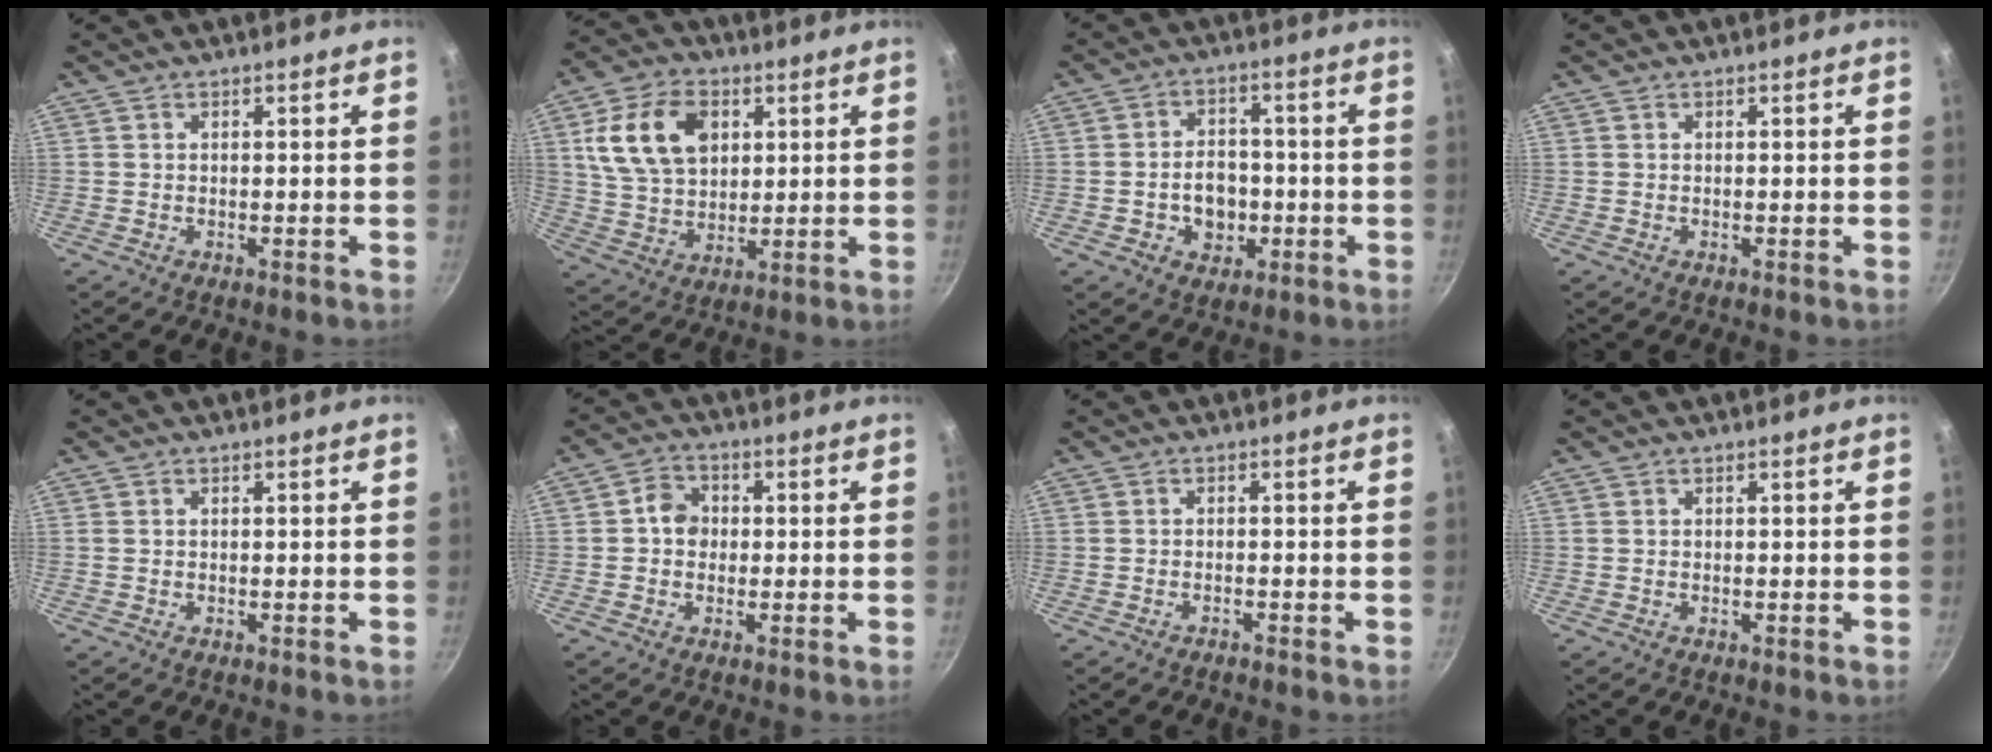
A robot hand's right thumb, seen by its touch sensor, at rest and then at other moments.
{"total": 14.8, "force": [4.4, 10.3, 9.7], "torque": [-0.156, -0.003, 0.082]}
{"total": 8.2, "force": [-1.7, 6.4, 4.7], "torque": [-0.046, 0.015, -0.023]}
{"total": 0.0}
{"total": 0.0}
{"total": 4.7, "force": [0.0, 4.1, 2.2], "torque": [-0.012, 0.012, -0.009]}
{"total": 0.8, "force": [-0.8, 0.1, 0.2], "torque": [-0.013, 0.008, -0.013]}
{"total": 0.0}